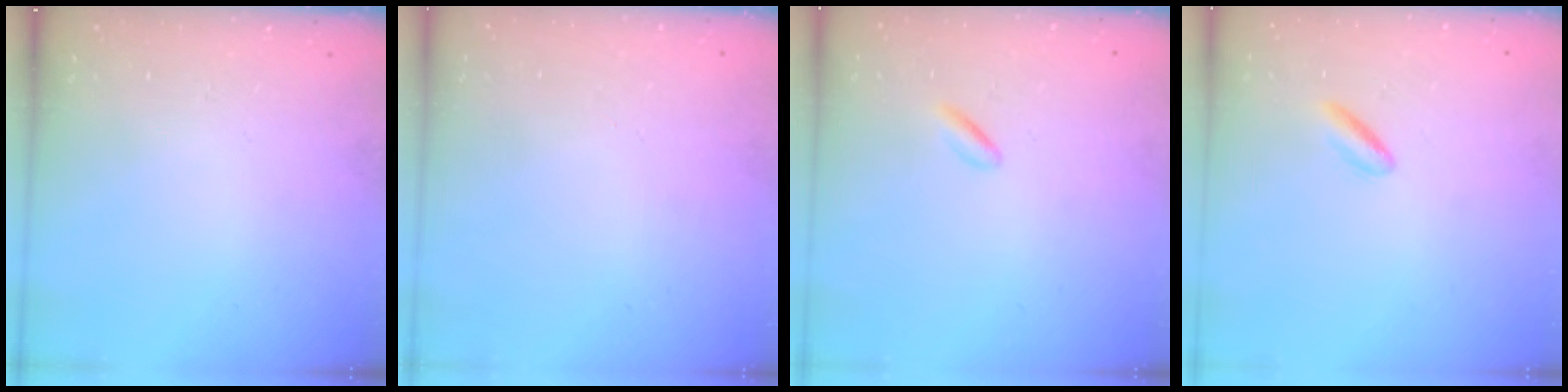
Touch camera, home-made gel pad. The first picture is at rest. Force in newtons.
{"total": 2.0, "press": 2.0, "slide": 0.1}
{"total": 0.7, "press": 0.5, "slide": 0.5}
{"total": 1.8, "press": 1.6, "slide": 0.8}